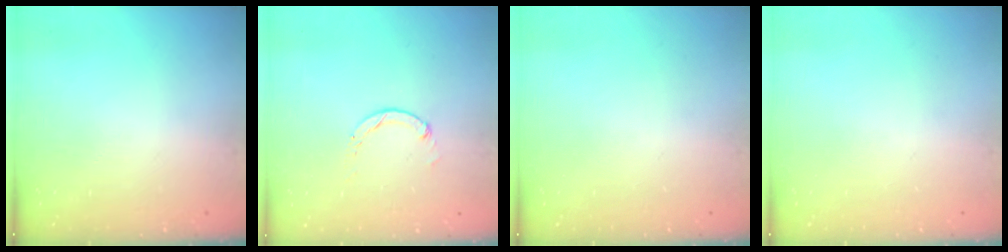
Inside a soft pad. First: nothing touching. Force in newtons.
{"total": 1.2, "press": 1.2, "slide": 0.3}
{"total": 0.0}
{"total": 0.0}